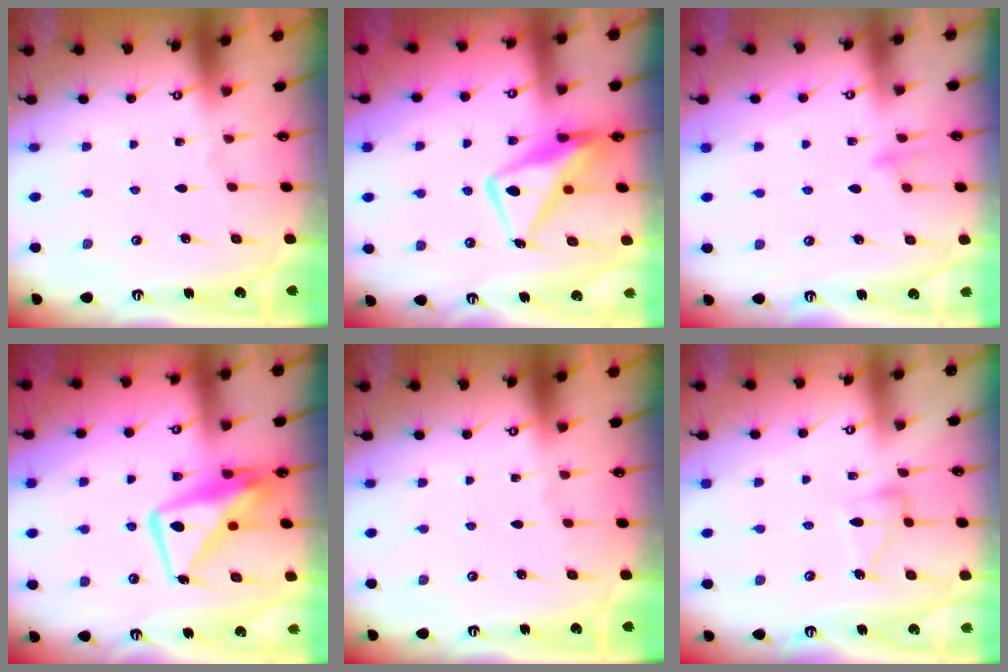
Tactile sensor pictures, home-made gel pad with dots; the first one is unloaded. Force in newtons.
{"total": 13.4, "press": 13.4, "slide": 1.1}
{"total": 7.9, "press": 7.9, "slide": 0.6}
{"total": 12.1, "press": 12.0, "slide": 1.3}
{"total": 0.0}
{"total": 9.5, "press": 9.5, "slide": 0.5}